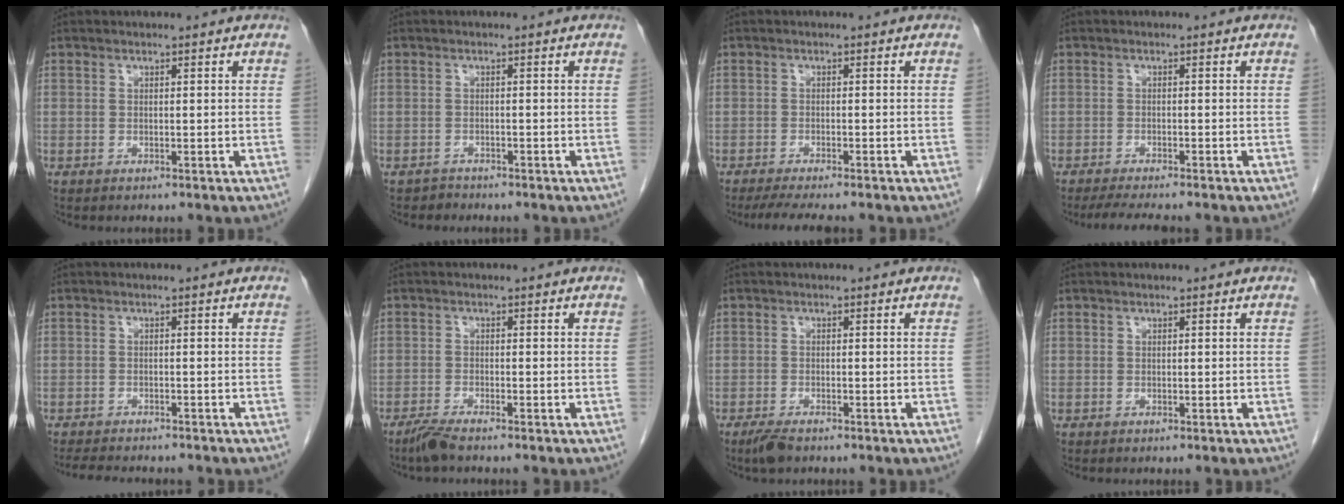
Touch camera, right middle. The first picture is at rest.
{"total": 1.2, "force": [-1.0, 0.4, -0.5], "torque": [0.004, -0.001, -0.020]}
{"total": 6.8, "force": [-5.7, 0.8, 3.6], "torque": [-0.048, -0.013, -0.088]}
{"total": 5.9, "force": [-5.1, 0.6, 2.9], "torque": [-0.041, -0.013, -0.079]}
{"total": 8.7, "force": [-7.7, 1.9, 3.6], "torque": [-0.054, -0.006, -0.106]}
{"total": 2.6, "force": [-2.3, 0.0, 1.4], "torque": [-0.038, -0.008, -0.047]}
{"total": 2.6, "force": [-2.0, 0.6, 1.5], "torque": [-0.038, -0.007, -0.034]}
{"total": 0.0}